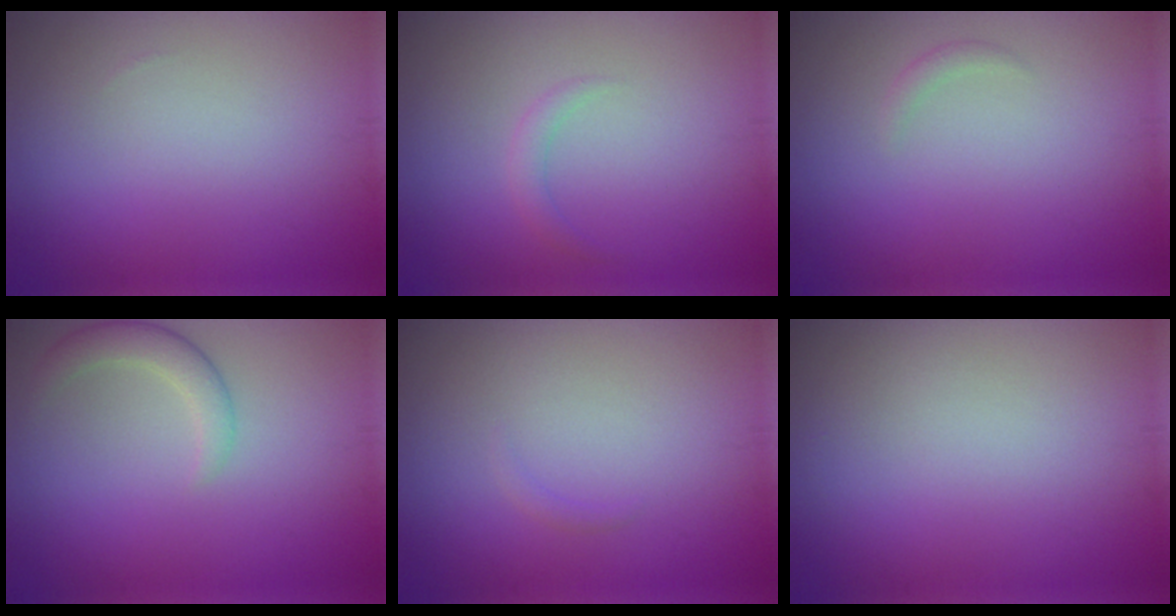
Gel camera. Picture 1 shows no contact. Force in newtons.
{"total": 1.1, "press": 1.1, "slide": 0.1}
{"total": 0.7, "press": 0.7, "slide": 0.1}
{"total": 2.4, "press": 2.4, "slide": 0.3}
{"total": 0.5, "press": 0.5, "slide": 0.1}
{"total": 0.0}